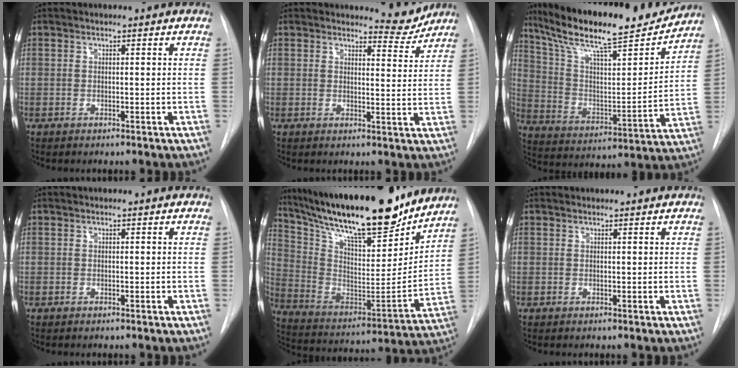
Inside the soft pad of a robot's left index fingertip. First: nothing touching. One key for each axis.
{"total": 4.0, "fx": 3.9, "fy": 0.5, "fz": -0.2, "tx": 0.005, "ty": -0.031, "tz": 0.043}
{"total": 23.3, "fx": 20.1, "fy": 2.8, "fz": 11.5, "tx": -0.203, "ty": -0.015, "tz": 0.318}
{"total": 0.0}
{"total": 27.5, "fx": 22.8, "fy": 5.4, "fz": 14.4, "tx": -0.264, "ty": -0.021, "tz": 0.360}
{"total": 1.3, "fx": 1.3, "fy": 0.1, "fz": 0.0, "tx": -0.007, "ty": 0.008, "tz": 0.021}